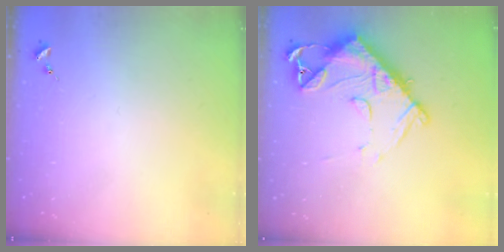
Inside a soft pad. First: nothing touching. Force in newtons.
{"total": 15.0, "press": 14.9, "slide": 1.6}